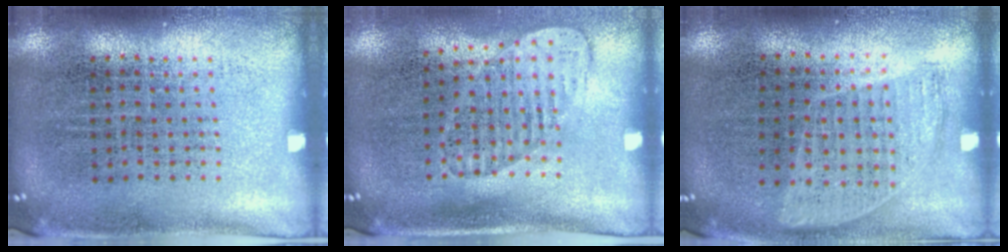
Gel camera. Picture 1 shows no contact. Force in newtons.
{"total": 1.4, "press": 1.1, "slide": 0.9}
{"total": 0.9, "press": 0.8, "slide": 0.4}